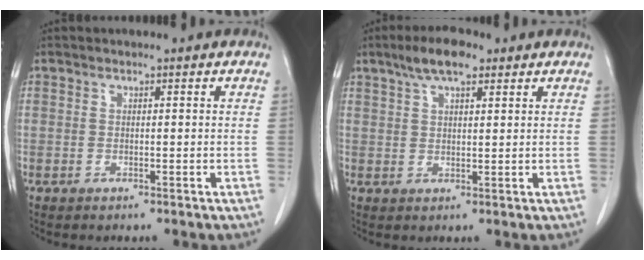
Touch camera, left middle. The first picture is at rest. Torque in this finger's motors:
{"motor_torque": [0.61, -0.54, 0.00, 0.04]}